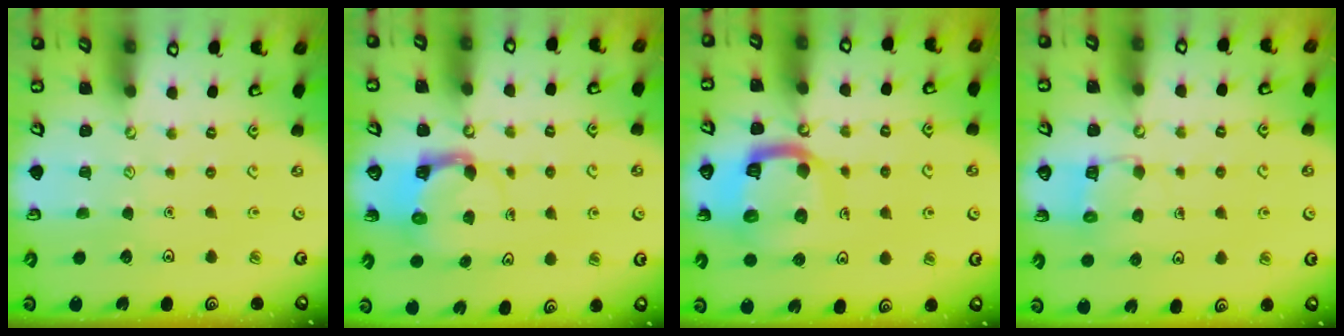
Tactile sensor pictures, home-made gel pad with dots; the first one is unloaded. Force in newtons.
{"total": 4.1, "press": 4.1, "slide": 0.3}
{"total": 13.5, "press": 13.4, "slide": 1.6}
{"total": 7.2, "press": 7.1, "slide": 0.4}